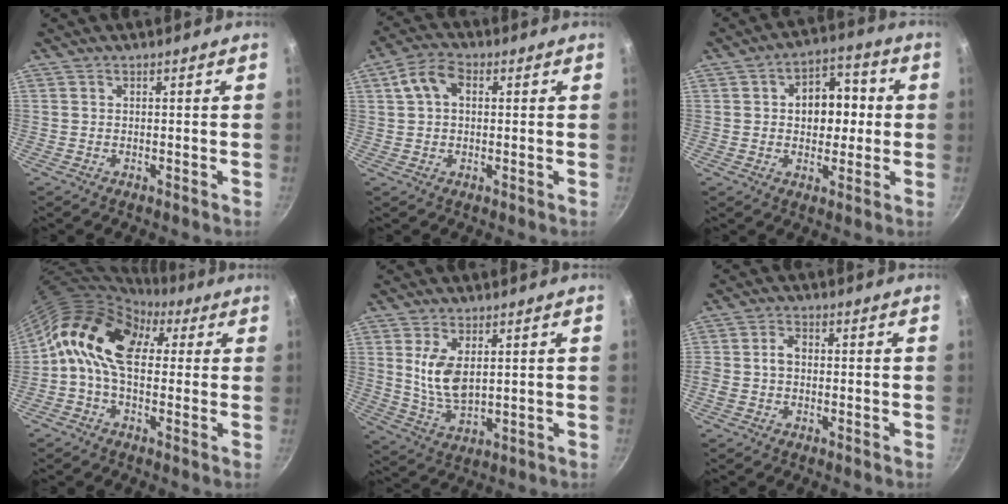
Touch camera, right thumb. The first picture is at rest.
{"total": 6.2, "force": [1.5, 4.1, 4.4], "torque": [-0.077, 0.017, 0.020]}
{"total": 10.7, "force": [1.0, 7.6, 7.4], "torque": [-0.056, 0.017, 0.005]}
{"total": 14.4, "force": [3.7, 9.3, 10.4], "torque": [-0.151, 0.015, 0.037]}
{"total": 8.2, "force": [2.1, 4.3, 6.8], "torque": [-0.124, -0.022, 0.049]}
{"total": 3.5, "force": [-0.4, 2.6, 2.3], "torque": [-0.038, 0.013, -0.012]}